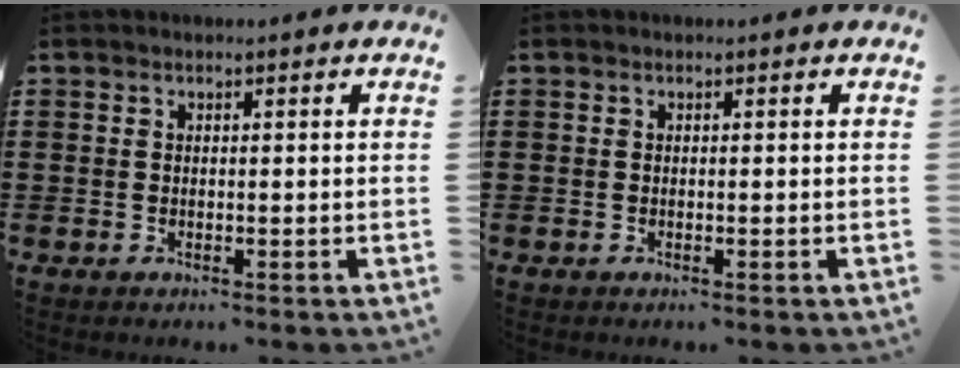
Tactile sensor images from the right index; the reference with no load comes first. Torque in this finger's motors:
{"motor_torque": [0.09, 0.03, 0.01, 0.00]}